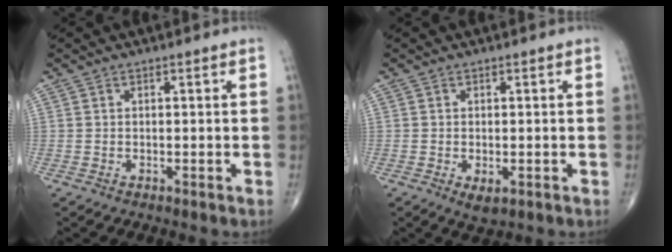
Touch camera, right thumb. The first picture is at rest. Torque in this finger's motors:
{"motor_torque": [-0.09, 0.32, 0.19, 0.20, 0.01]}